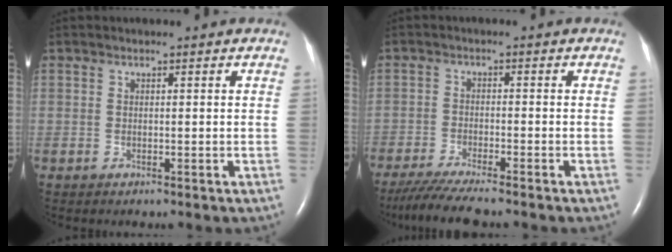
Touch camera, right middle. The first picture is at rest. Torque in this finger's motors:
{"motor_torque": [0.83, -0.84, 0.33, 0.12]}